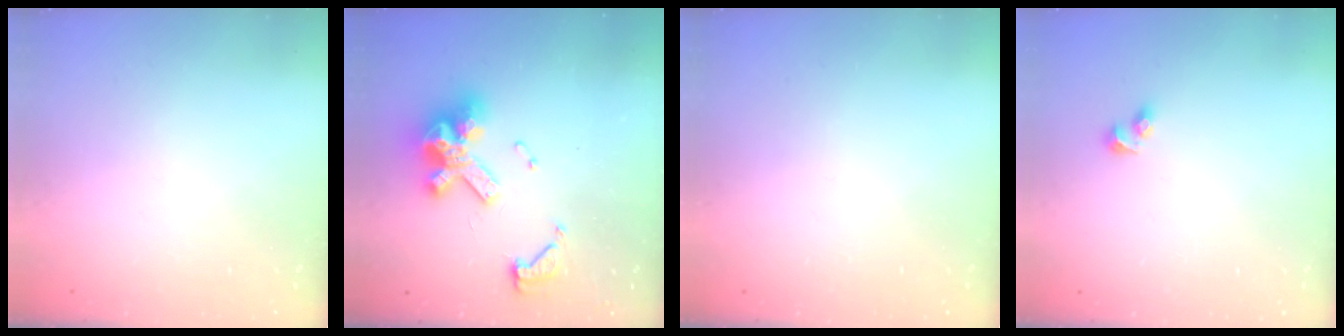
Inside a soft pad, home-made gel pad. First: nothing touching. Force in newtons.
{"total": 16.5, "press": 16.4, "slide": 1.8}
{"total": 0.0}
{"total": 2.4, "press": 2.2, "slide": 0.9}